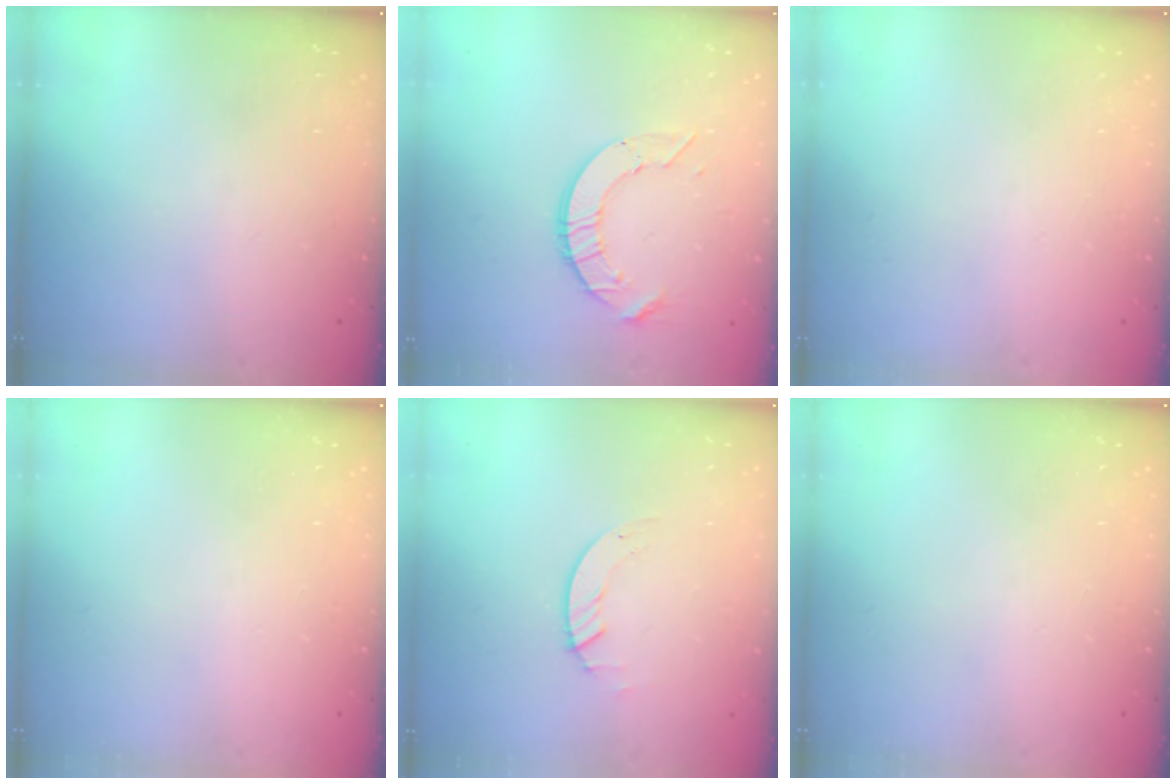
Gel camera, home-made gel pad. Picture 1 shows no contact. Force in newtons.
{"total": 8.4, "press": 8.4, "slide": 0.6}
{"total": 0.0}
{"total": 0.0}
{"total": 1.3, "press": 1.3, "slide": 0.2}
{"total": 0.0}